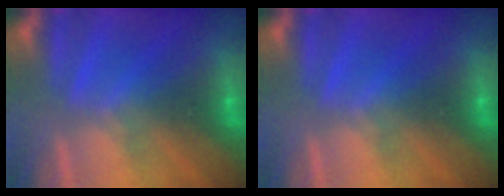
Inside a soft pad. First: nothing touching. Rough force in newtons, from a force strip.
{"total": 0.0}